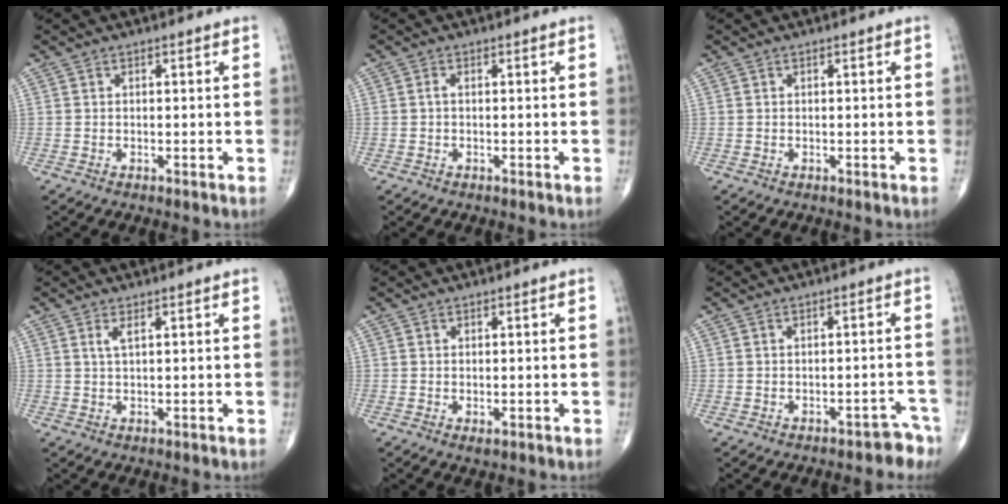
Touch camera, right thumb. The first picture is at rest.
{"total": 0.8, "force": [0.0, 0.4, 0.7], "torque": [-0.017, 0.001, -0.001]}
{"total": 0.0}
{"total": 1.7, "force": [0.8, 0.4, 1.5], "torque": [-0.035, -0.001, 0.019]}
{"total": 1.1, "force": [-0.2, 0.6, 0.9], "torque": [-0.014, -0.004, -0.001]}
{"total": 3.4, "force": [-2.7, 1.9, 0.8], "torque": [0.007, 0.032, -0.033]}